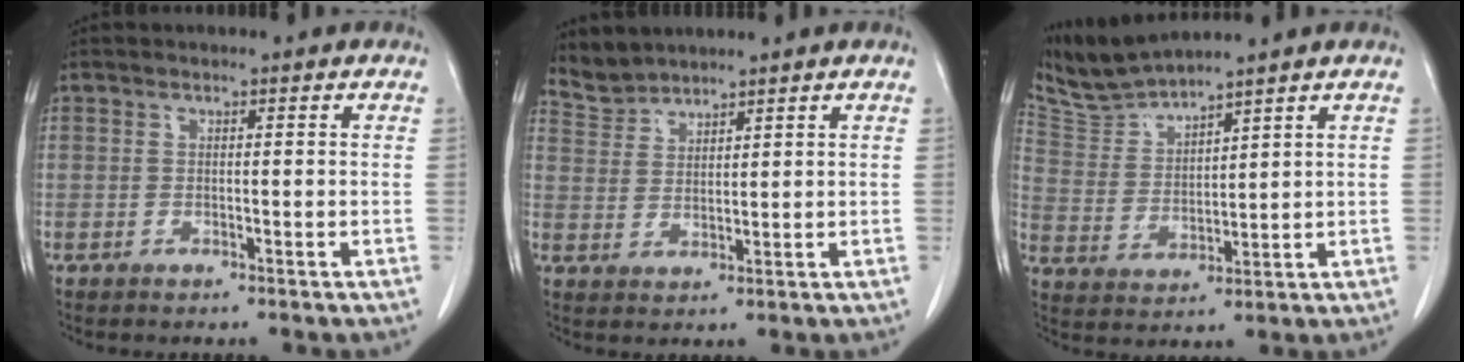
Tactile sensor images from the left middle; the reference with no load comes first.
{"total": 3.7, "force": [3.6, 0.4, -0.6], "torque": [0.005, 0.007, 0.081]}
{"total": 6.6, "force": [6.5, -0.6, 0.9], "torque": [-0.037, 0.002, 0.146]}